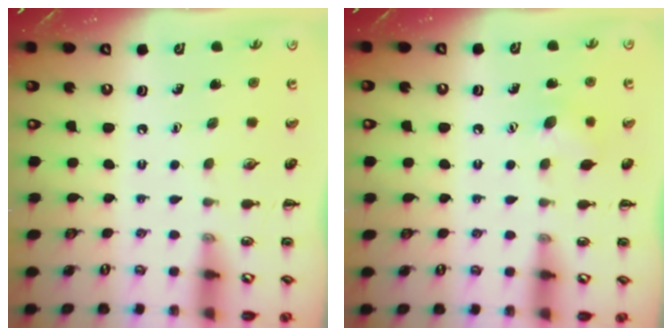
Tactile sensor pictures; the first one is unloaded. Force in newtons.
{"total": 7.3, "press": 7.1, "slide": 1.4}